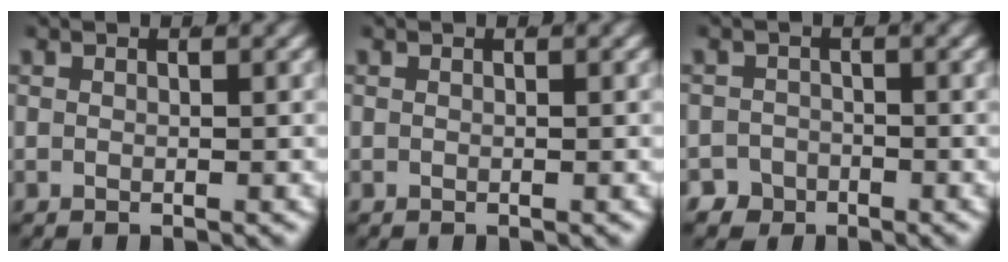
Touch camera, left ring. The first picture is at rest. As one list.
[{"total": 0.0}, {"total": 3.6, "force": [-2.6, 2.5, 0.0], "torque": [0.004, -0.018, -0.045]}]